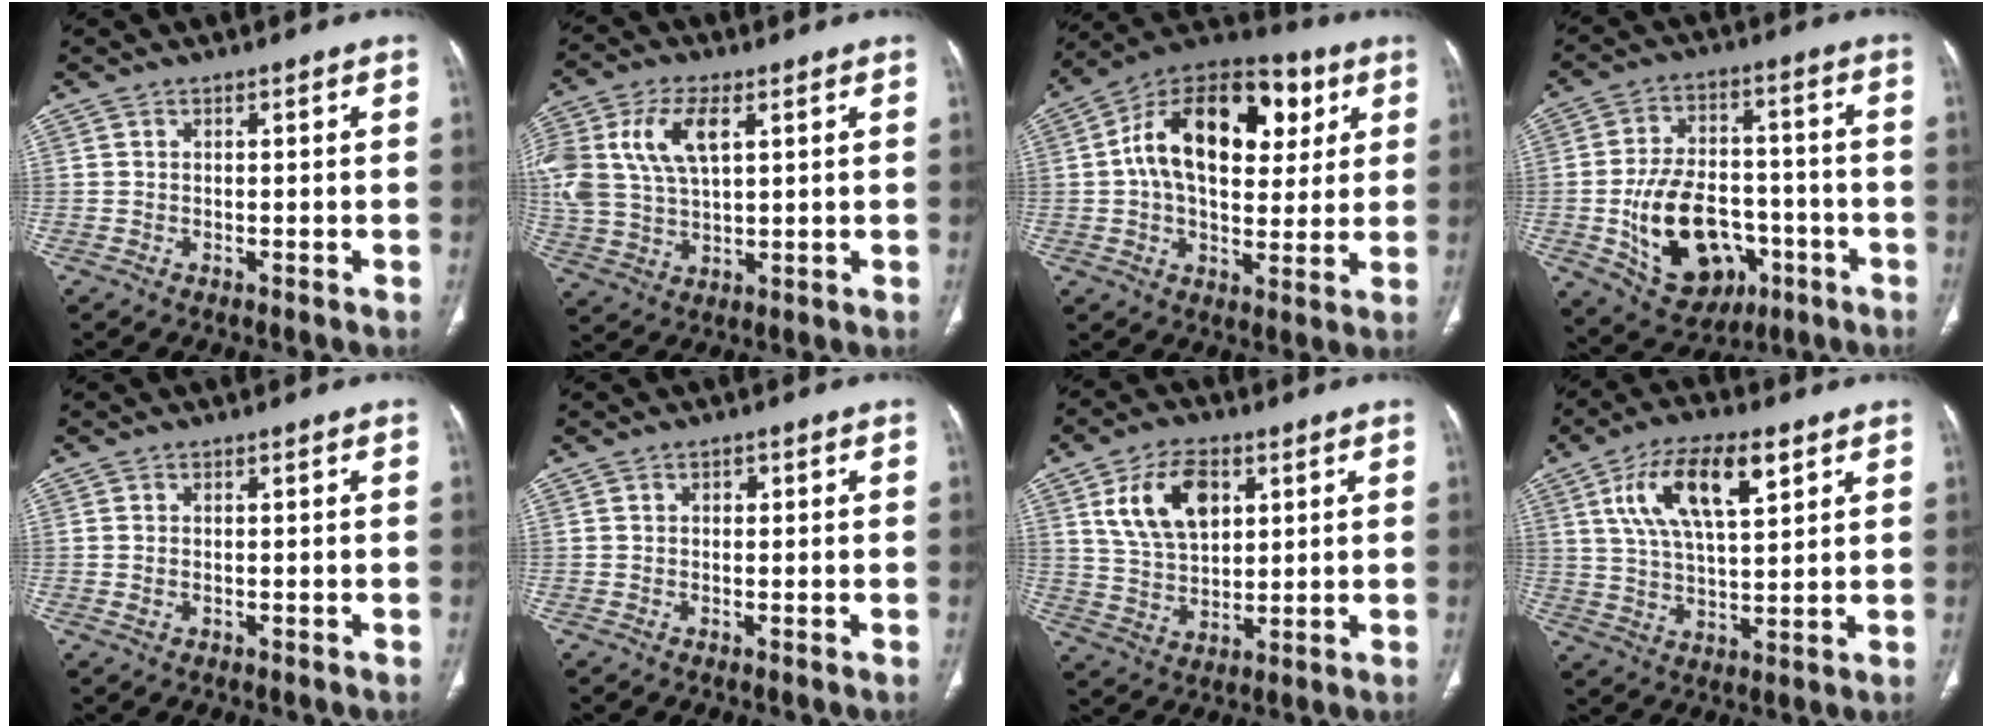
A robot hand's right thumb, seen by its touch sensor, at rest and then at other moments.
{"total": 15.4, "force": [4.9, 8.6, 11.9], "torque": [-0.267, -0.001, 0.097]}
{"total": 22.5, "force": [5.6, 13.5, 17.1], "torque": [-0.246, 0.013, 0.077]}
{"total": 18.5, "force": [-5.5, 12.4, 12.7], "torque": [-0.177, 0.030, -0.070]}
{"total": 0.9, "force": [-0.1, 0.5, 0.7], "torque": [-0.024, 0.002, 0.002]}
{"total": 0.9, "force": [0.1, 0.7, 0.4], "torque": [-0.001, 0.002, 0.000]}
{"total": 12.3, "force": [4.6, 7.6, 8.6], "torque": [-0.134, -0.012, 0.091]}
{"total": 14.6, "force": [6.3, 5.9, 11.8], "torque": [-0.203, -0.010, 0.113]}